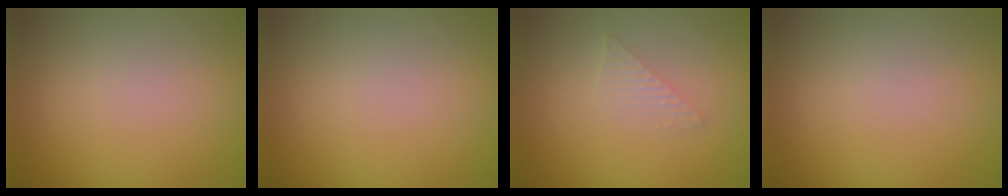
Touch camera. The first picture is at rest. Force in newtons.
{"total": 0.0}
{"total": 1.4, "press": 1.4, "slide": 0.1}
{"total": 0.0}